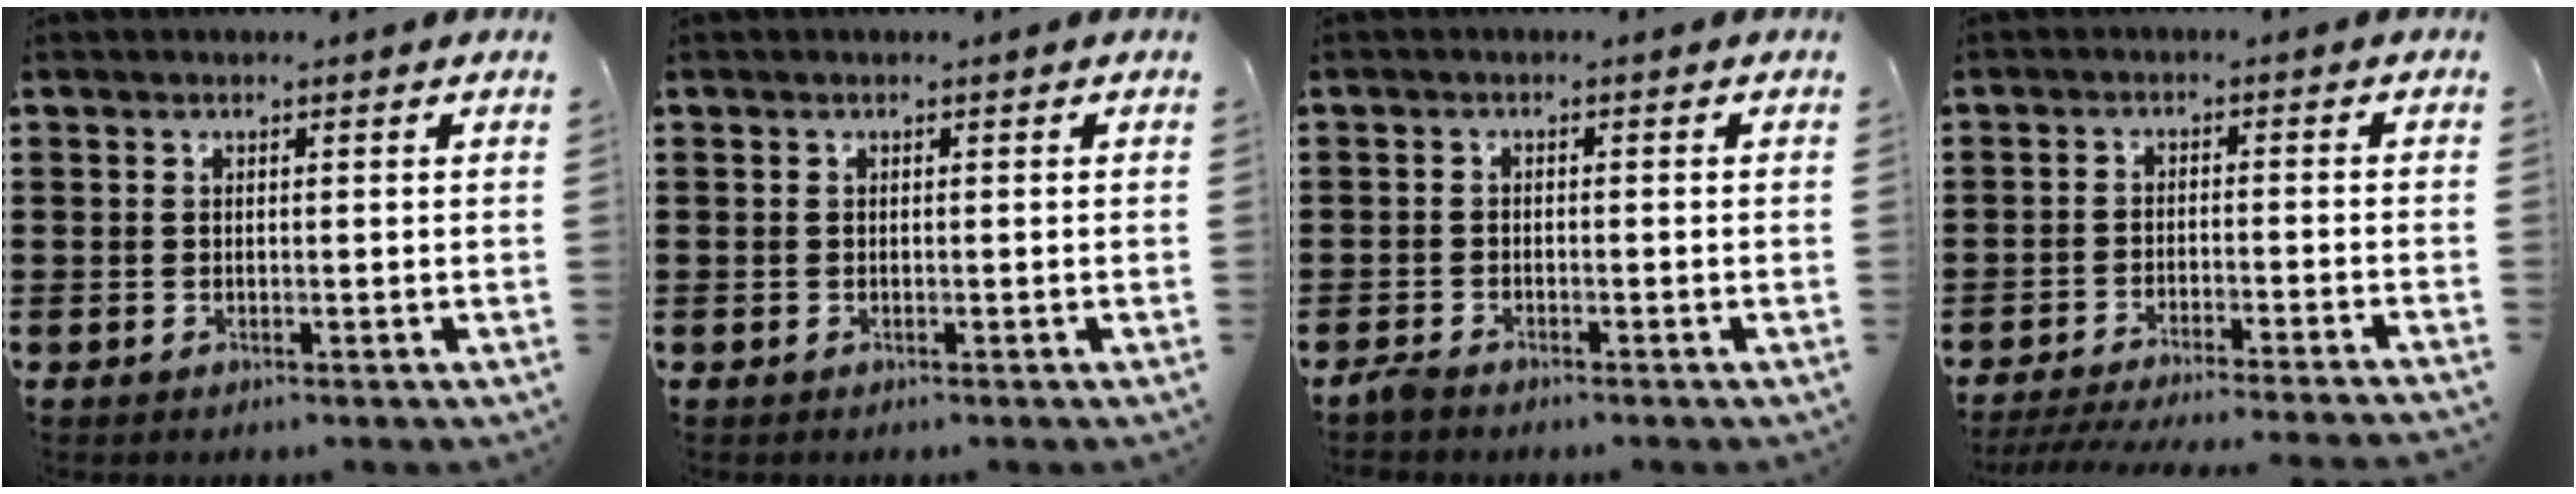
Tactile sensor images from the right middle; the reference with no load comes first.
{"total": 0.0}
{"total": 1.6, "force": [-1.5, 0.3, 0.6], "torque": [-0.022, -0.003, -0.031]}
{"total": 3.9, "force": [-3.7, -0.4, 1.1], "torque": [-0.019, -0.006, -0.073]}